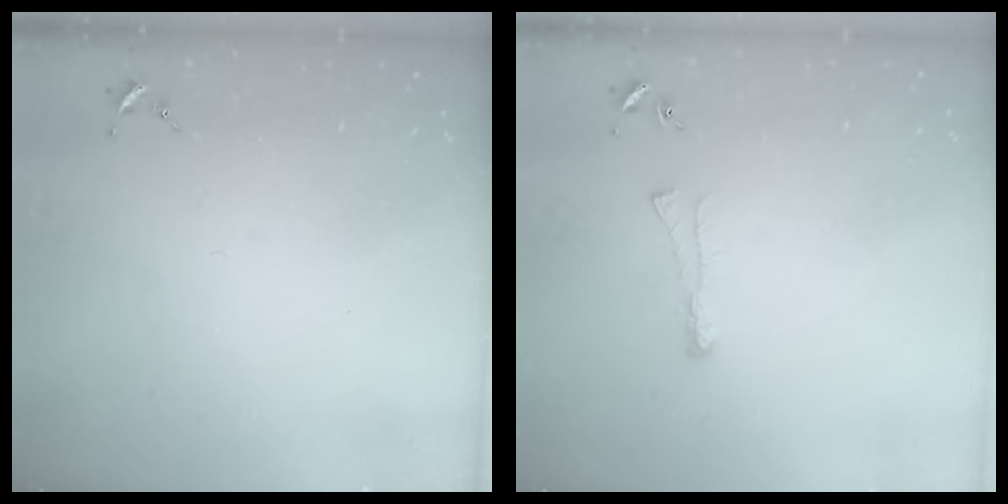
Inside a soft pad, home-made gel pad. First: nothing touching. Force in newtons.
{"total": 3.9, "press": 3.9, "slide": 0.5}